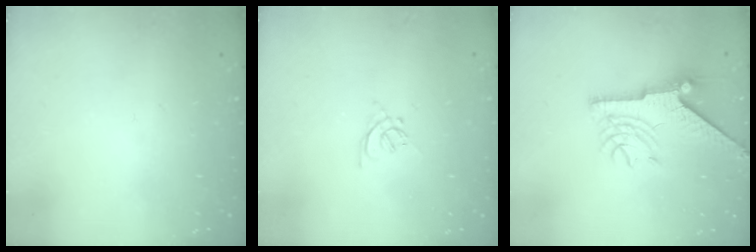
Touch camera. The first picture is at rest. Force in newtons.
{"total": 2.0, "press": 1.9, "slide": 0.5}
{"total": 9.1, "press": 9.1, "slide": 0.6}